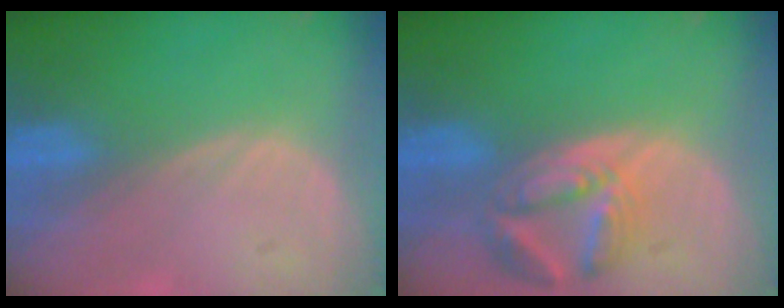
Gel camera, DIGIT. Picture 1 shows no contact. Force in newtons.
{"total": 7.7, "press": 6.8, "slide": 3.6}